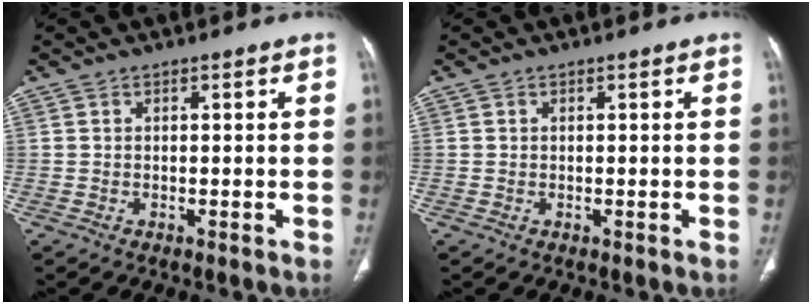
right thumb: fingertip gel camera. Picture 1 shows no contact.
{"total": 0.0}